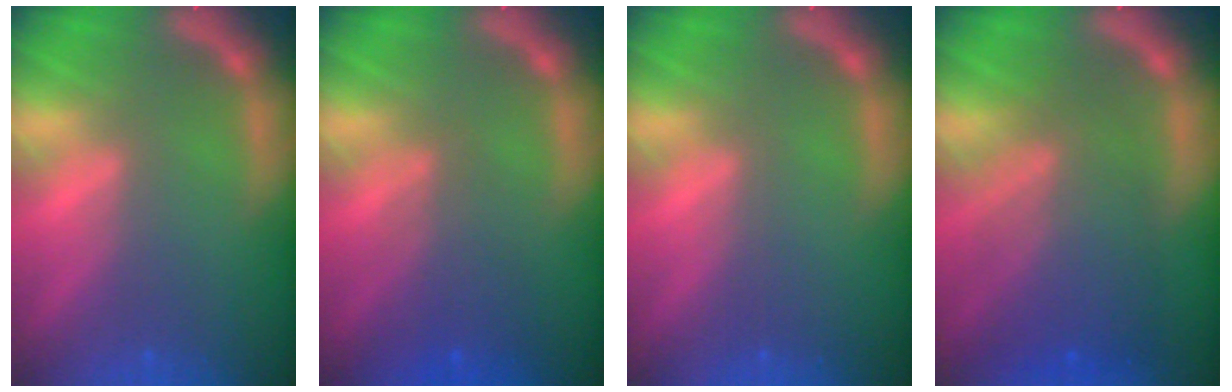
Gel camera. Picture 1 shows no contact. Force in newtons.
{"total": 3.5}
{"total": 0.0}
{"total": 7.5}